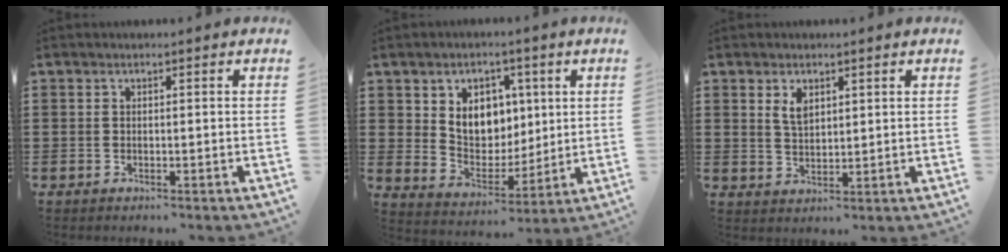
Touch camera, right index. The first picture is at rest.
{"total": 7.7, "force": [2.6, 6.3, 3.5], "torque": [-0.076, 0.000, 0.046]}
{"total": 3.0, "force": [1.6, 1.6, 2.0], "torque": [-0.045, 0.005, 0.029]}